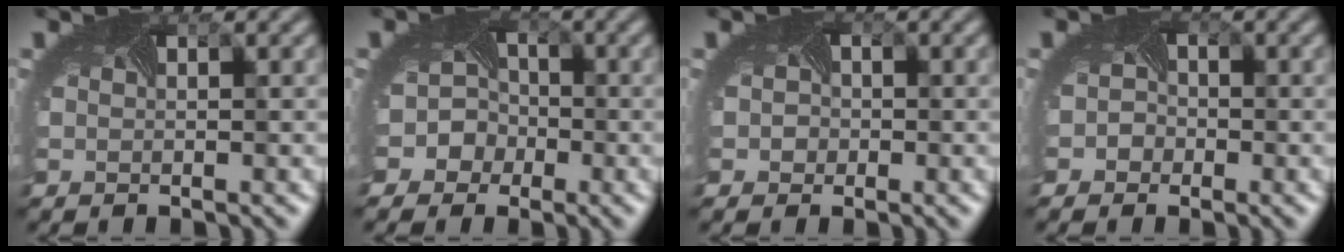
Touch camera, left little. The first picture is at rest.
{"total": 4.2, "force": [-1.8, 3.7, 0.9], "torque": [0.008, 0.005, -0.037]}
{"total": 2.2, "force": [0.1, 2.0, 0.8], "torque": [-0.001, 0.007, -0.012]}
{"total": 1.8, "force": [-0.8, 1.6, 0.3], "torque": [0.008, -0.003, -0.014]}